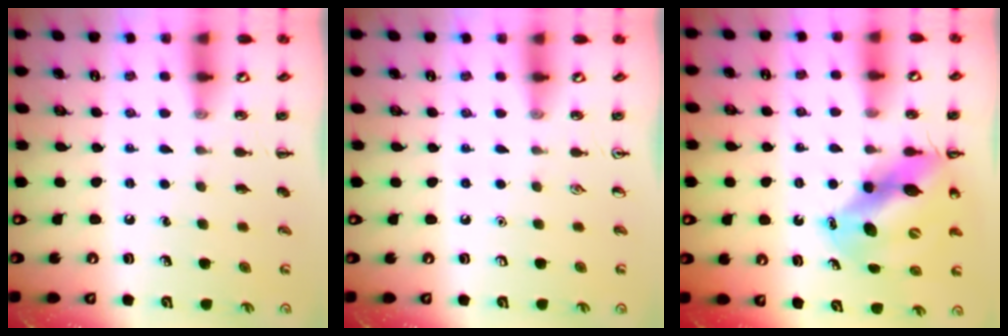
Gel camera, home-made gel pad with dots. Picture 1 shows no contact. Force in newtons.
{"total": 0.0}
{"total": 12.9, "press": 12.4, "slide": 3.6}